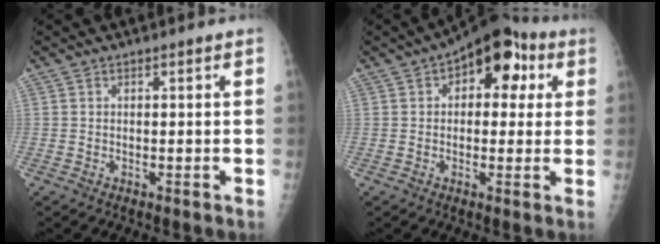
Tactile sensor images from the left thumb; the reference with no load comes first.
{"total": 11.9, "force": [4.0, 7.1, 8.6], "torque": [-0.065, 0.017, 0.046]}